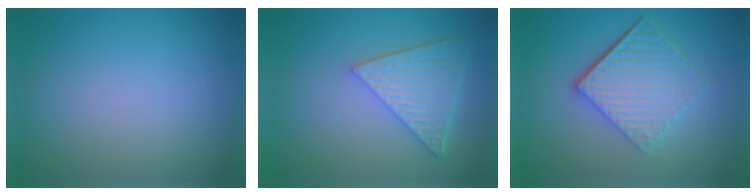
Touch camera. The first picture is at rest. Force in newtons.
{"total": 6.1, "press": 4.6, "slide": 4.0}
{"total": 6.2, "press": 4.2, "slide": 4.5}